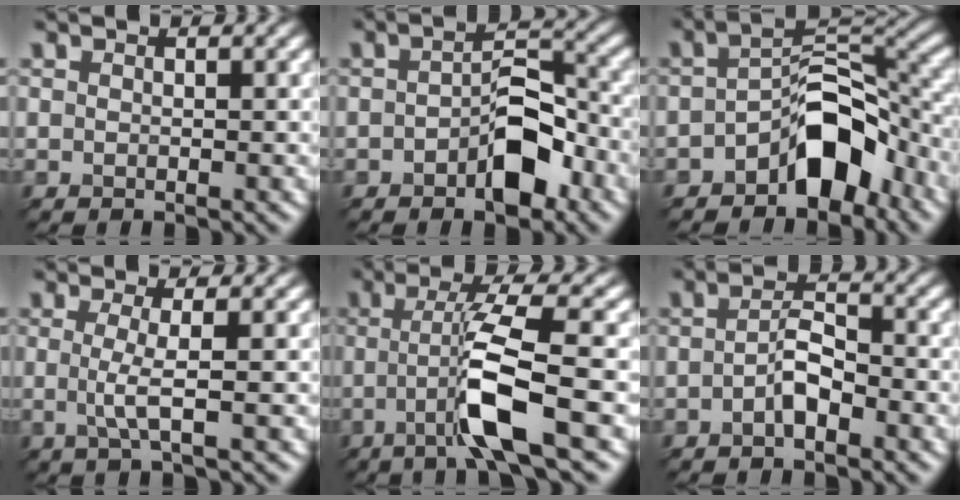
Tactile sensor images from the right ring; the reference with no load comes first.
{"total": 4.3, "force": [-2.5, 1.5, 3.2], "torque": [-0.053, 0.018, -0.033]}
{"total": 6.4, "force": [-4.0, 2.8, 4.2], "torque": [-0.062, 0.019, -0.064]}
{"total": 1.7, "force": [-0.1, -0.2, 1.7], "torque": [-0.044, 0.000, 0.007]}
{"total": 5.6, "force": [-2.1, -0.4, 5.2], "torque": [-0.112, 0.017, -0.029]}
{"total": 1.8, "force": [-1.3, 0.1, 1.3], "torque": [-0.038, 0.012, -0.016]}